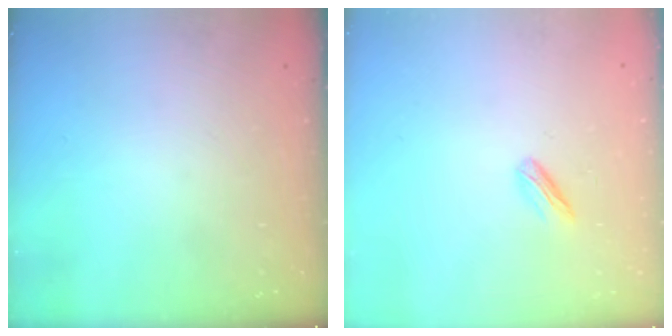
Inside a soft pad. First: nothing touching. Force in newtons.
{"total": 2.9, "press": 2.8, "slide": 0.8}